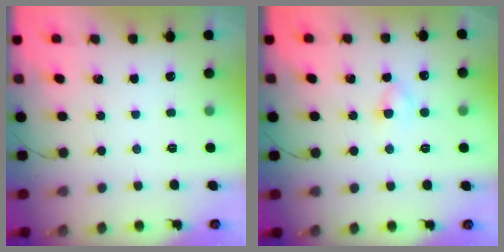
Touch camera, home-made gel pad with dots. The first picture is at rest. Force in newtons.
{"total": 2.1, "press": 1.9, "slide": 0.9}